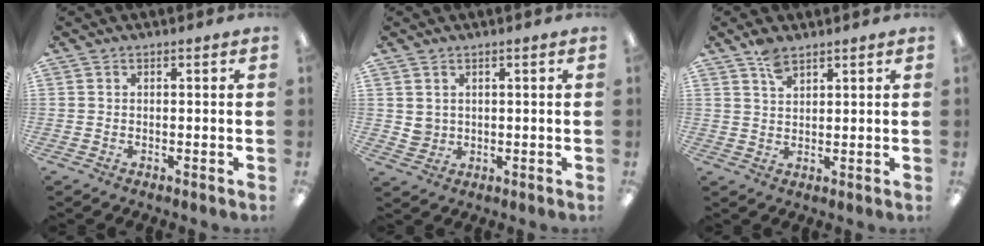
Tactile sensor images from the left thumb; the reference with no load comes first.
{"total": 2.8, "force": [1.4, 2.4, 0.4], "torque": [-0.005, 0.000, 0.026]}
{"total": 3.8, "force": [2.9, 1.6, 2.0], "torque": [-0.038, -0.007, 0.052]}